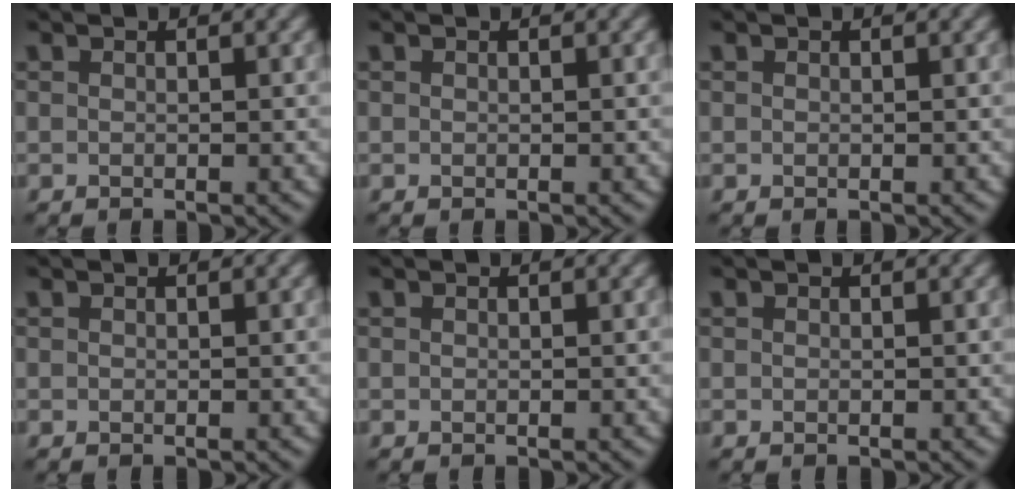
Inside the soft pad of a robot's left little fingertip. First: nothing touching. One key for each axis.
{"total": 0.0}
{"total": 0.0}
{"total": 0.0}
{"total": 0.0}
{"total": 0.0}